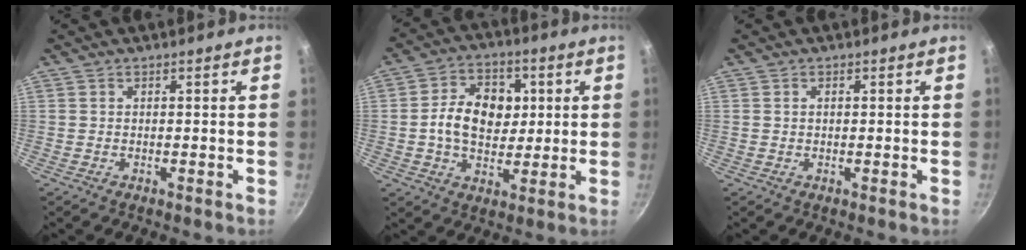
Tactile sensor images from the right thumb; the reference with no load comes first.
{"total": 12.0, "force": [1.1, 8.8, 8.1], "torque": [-0.106, 0.007, 0.008]}
{"total": 0.7, "force": [0.1, 0.4, 0.5], "torque": [-0.009, 0.003, 0.001]}